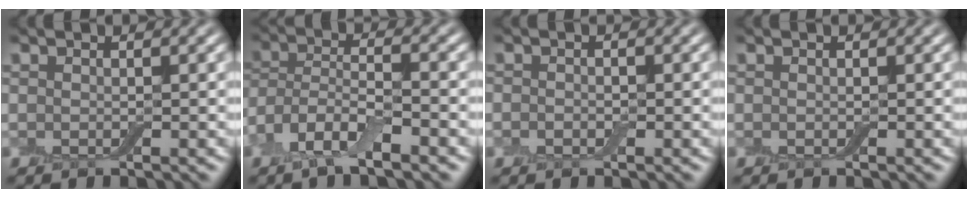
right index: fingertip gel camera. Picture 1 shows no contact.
{"total": 5.2, "force": [-3.3, 1.7, 3.6], "torque": [-0.069, 0.000, -0.073]}
{"total": 0.5, "force": [-0.3, 0.4, 0.3], "torque": [-0.004, 0.002, -0.006]}
{"total": 0.0}